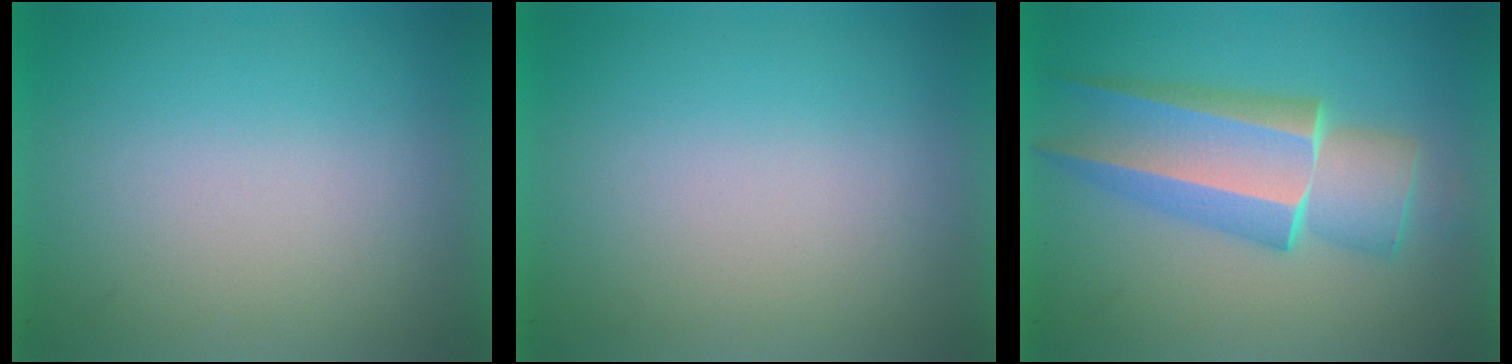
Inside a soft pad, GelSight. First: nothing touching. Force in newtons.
{"total": 0.0}
{"total": 5.9}